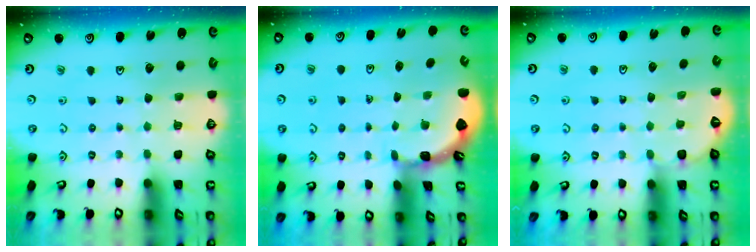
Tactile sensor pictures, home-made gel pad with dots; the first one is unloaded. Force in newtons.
{"total": 1.8, "press": 1.8, "slide": 0.1}
{"total": 3.3, "press": 2.9, "slide": 1.6}